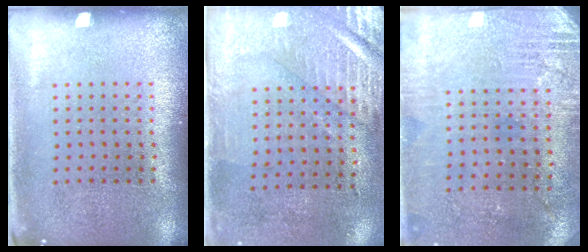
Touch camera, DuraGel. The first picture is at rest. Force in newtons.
{"total": 3.0, "press": 2.5, "slide": 1.5}
{"total": 2.8, "press": 2.5, "slide": 1.2}